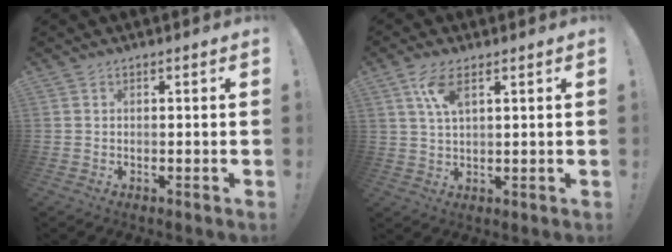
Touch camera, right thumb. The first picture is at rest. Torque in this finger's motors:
{"motor_torque": [0.04, 0.07, 0.54, 0.20, 0.04]}